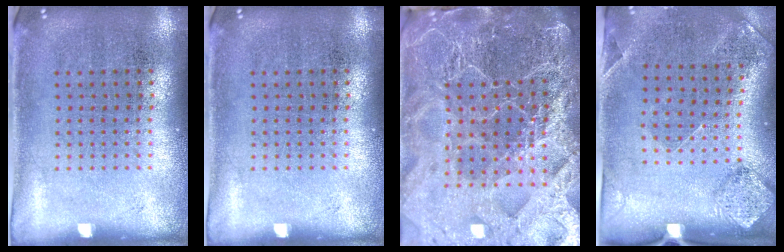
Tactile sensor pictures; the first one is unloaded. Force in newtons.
{"total": 0.0}
{"total": 6.2, "press": 5.4, "slide": 3.1}
{"total": 1.7, "press": 1.4, "slide": 1.0}